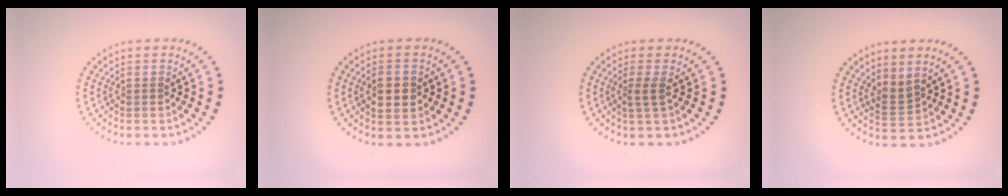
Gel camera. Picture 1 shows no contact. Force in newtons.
{"total": 2.3, "press": 2.2, "slide": 0.2}
{"total": 1.4, "press": 0.9, "slide": 1.0}
{"total": 1.7, "press": 1.2, "slide": 1.1}